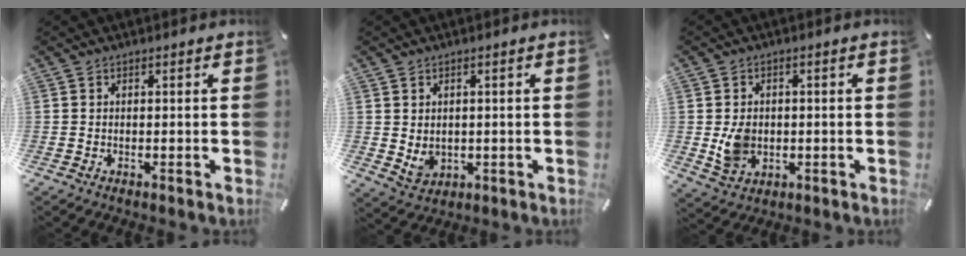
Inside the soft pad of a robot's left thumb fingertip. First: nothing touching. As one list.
[{"total": 4.0, "force": [1.3, 3.6, 1.3], "torque": [-0.019, -0.009, 0.024]}, {"total": 6.5, "force": [-0.4, 5.5, 3.5], "torque": [-0.069, -0.010, -0.011]}]